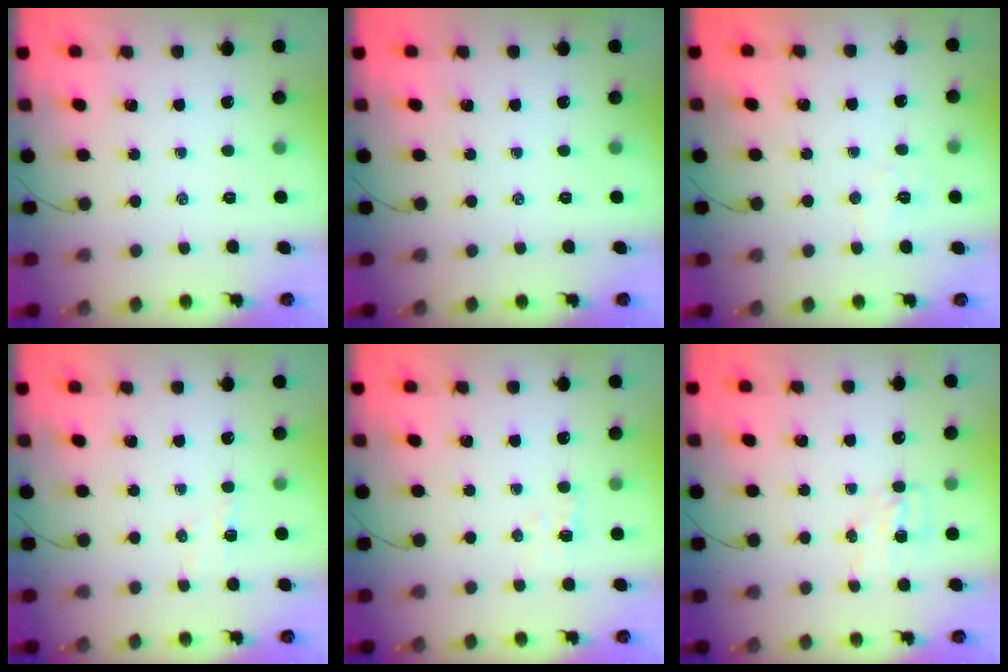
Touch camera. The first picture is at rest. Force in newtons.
{"total": 0.0}
{"total": 4.8, "press": 4.7, "slide": 1.0}
{"total": 4.0, "press": 3.9, "slide": 0.9}
{"total": 3.3, "press": 3.2, "slide": 0.8}
{"total": 4.9, "press": 4.8, "slide": 1.1}